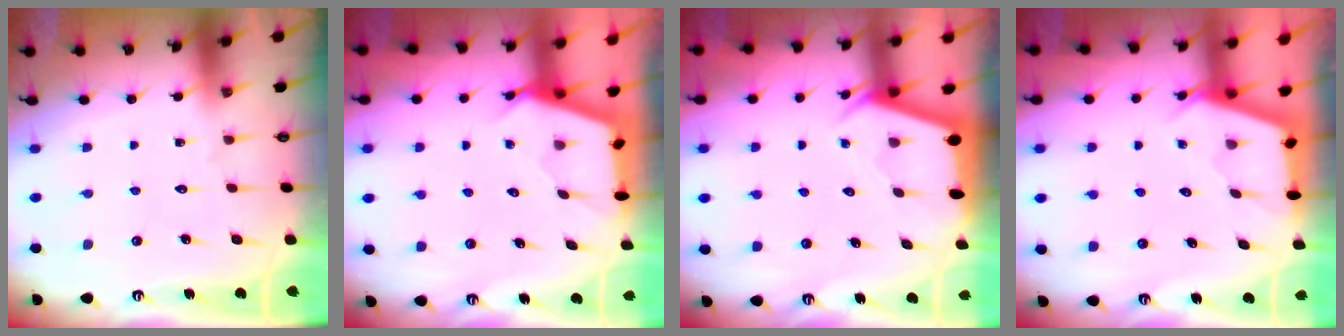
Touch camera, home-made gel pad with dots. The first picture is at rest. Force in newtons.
{"total": 2.7, "press": 2.7, "slide": 0.3}
{"total": 2.2, "press": 2.2, "slide": 0.3}
{"total": 2.6, "press": 2.6, "slide": 0.3}